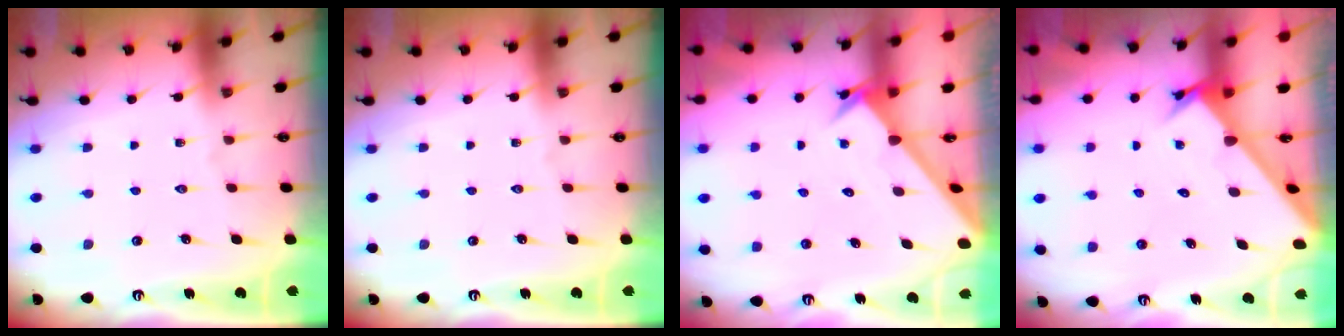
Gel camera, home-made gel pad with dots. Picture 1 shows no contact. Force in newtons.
{"total": 0.0}
{"total": 2.5, "press": 2.5, "slide": 0.2}
{"total": 2.8, "press": 2.8, "slide": 0.3}